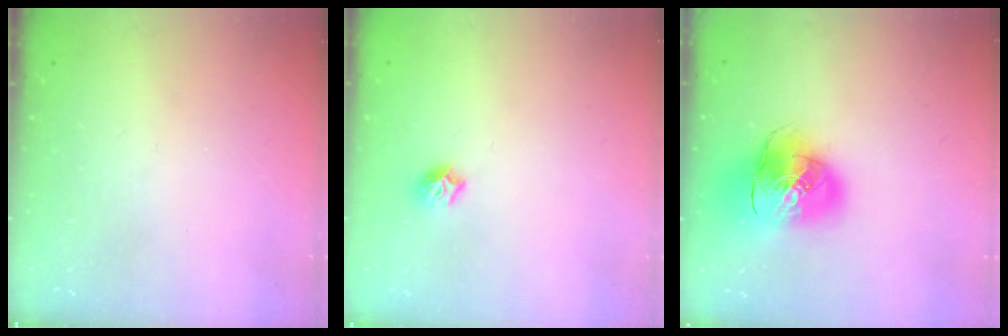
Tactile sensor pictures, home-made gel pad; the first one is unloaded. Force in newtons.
{"total": 6.4, "press": 6.4, "slide": 0.8}
{"total": 15.9, "press": 15.6, "slide": 2.7}